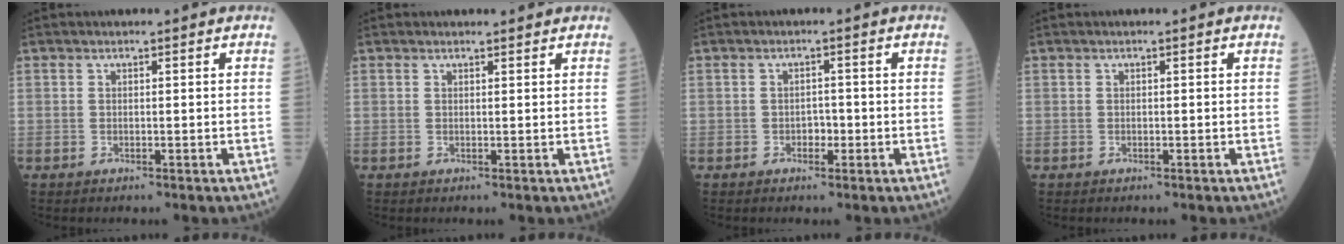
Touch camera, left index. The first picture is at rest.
{"total": 1.3, "force": [1.3, 0.2, 0.0], "torque": [-0.011, 0.001, 0.017]}
{"total": 1.6, "force": [-0.6, 1.1, 1.0], "torque": [-0.012, 0.005, -0.010]}
{"total": 0.0}